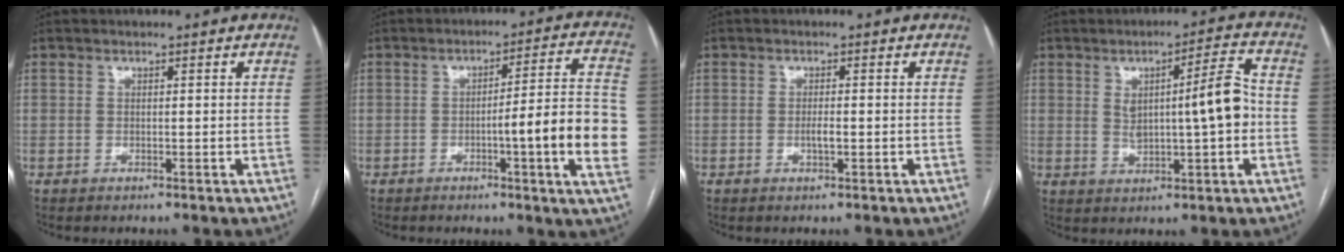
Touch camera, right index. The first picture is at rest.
{"total": 13.1, "force": [-2.8, 0.0, 12.8], "torque": [-0.164, 0.003, -0.041]}
{"total": 1.5, "force": [-0.3, 0.2, 1.4], "torque": [-0.028, -0.001, -0.005]}
{"total": 8.4, "force": [0.3, 1.3, 8.3], "torque": [-0.127, 0.019, 0.011]}